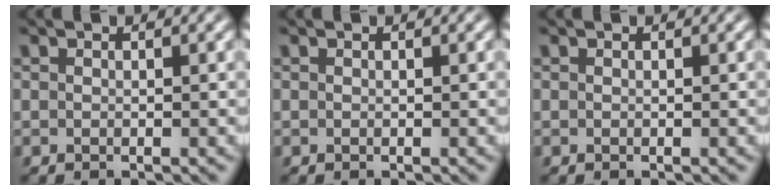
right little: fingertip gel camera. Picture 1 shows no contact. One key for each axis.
{"total": 0.0}
{"total": 0.0}